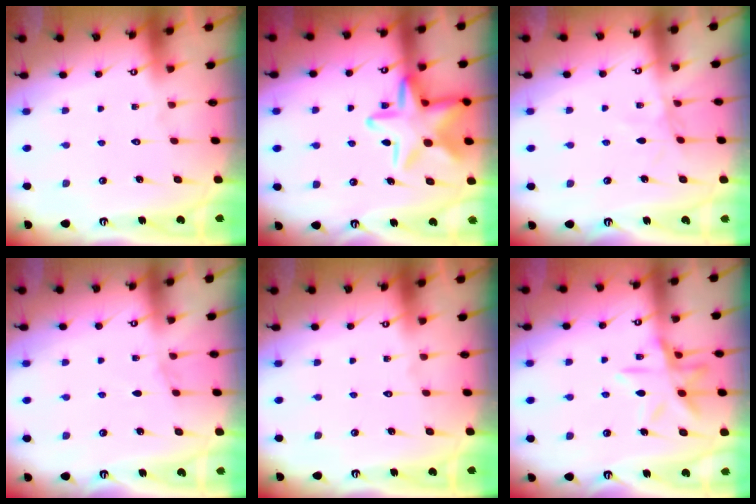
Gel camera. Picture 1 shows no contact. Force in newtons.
{"total": 17.8, "press": 17.7, "slide": 1.2}
{"total": 3.3, "press": 3.3, "slide": 0.5}
{"total": 3.1, "press": 3.1, "slide": 0.5}
{"total": 0.0}
{"total": 13.1, "press": 13.1, "slide": 0.9}